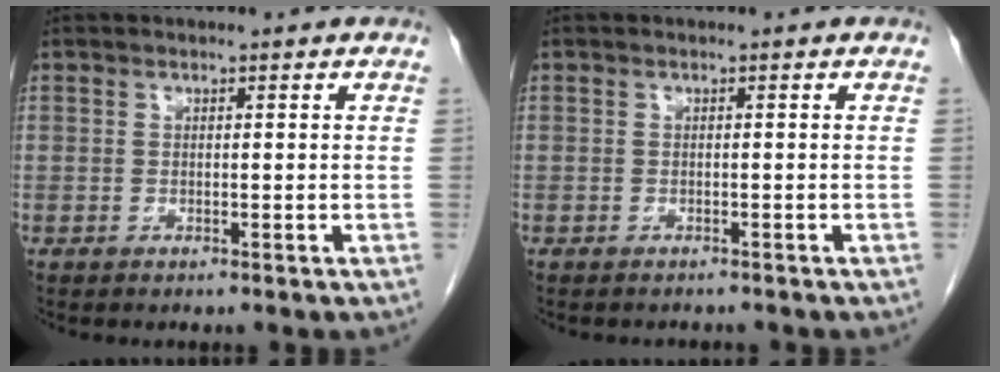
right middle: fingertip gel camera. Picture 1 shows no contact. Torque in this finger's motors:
{"motor_torque": [-0.40, -0.16, -0.06, -0.02]}